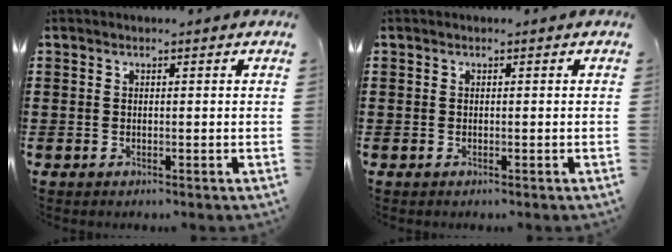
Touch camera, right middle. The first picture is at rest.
{"total": 0.0}